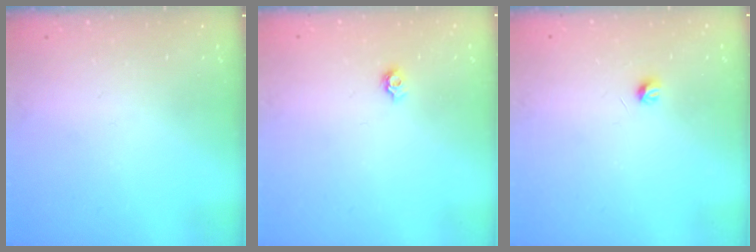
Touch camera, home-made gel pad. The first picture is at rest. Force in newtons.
{"total": 4.6, "press": 4.6, "slide": 0.6}
{"total": 3.3, "press": 3.2, "slide": 0.6}